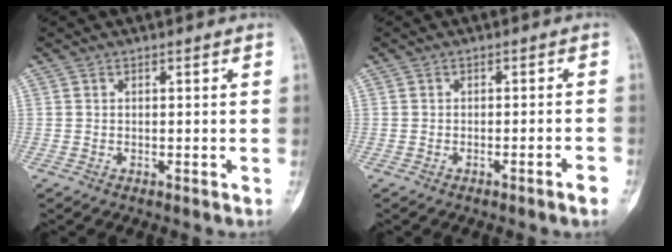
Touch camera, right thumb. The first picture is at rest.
{"total": 2.3, "force": [-1.4, -0.1, 1.8], "torque": [-0.031, 0.006, -0.021]}